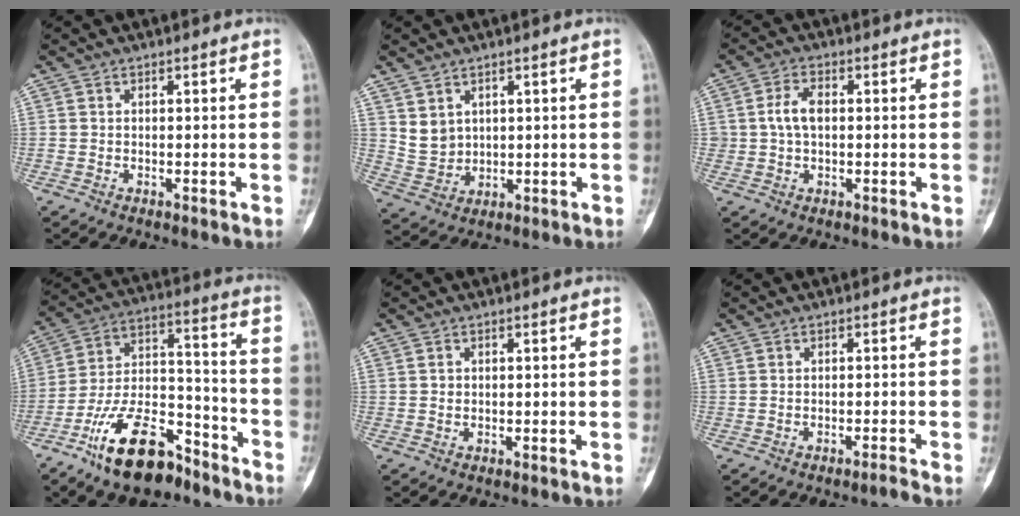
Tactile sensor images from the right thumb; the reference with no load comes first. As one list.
[{"total": 4.8, "force": [2.2, 3.9, 1.9], "torque": [-0.023, -0.018, 0.060]}, {"total": 4.7, "force": [0.4, 3.1, 3.6], "torque": [-0.068, 0.011, 0.005]}, {"total": 18.2, "force": [-12.0, 8.2, 11.0], "torque": [-0.178, 0.092, -0.212]}, {"total": 1.0, "force": [0.2, 0.8, 0.5], "torque": [-0.006, 0.002, 0.004]}, {"total": 1.0, "force": [-0.9, -0.3, 0.3], "torque": [-0.010, 0.010, -0.013]}]